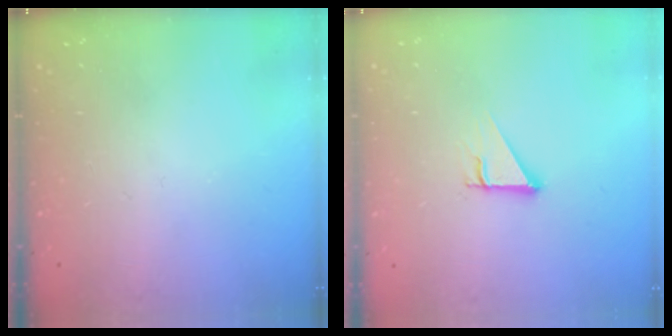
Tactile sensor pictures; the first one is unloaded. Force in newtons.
{"total": 2.5, "press": 2.5, "slide": 0.2}